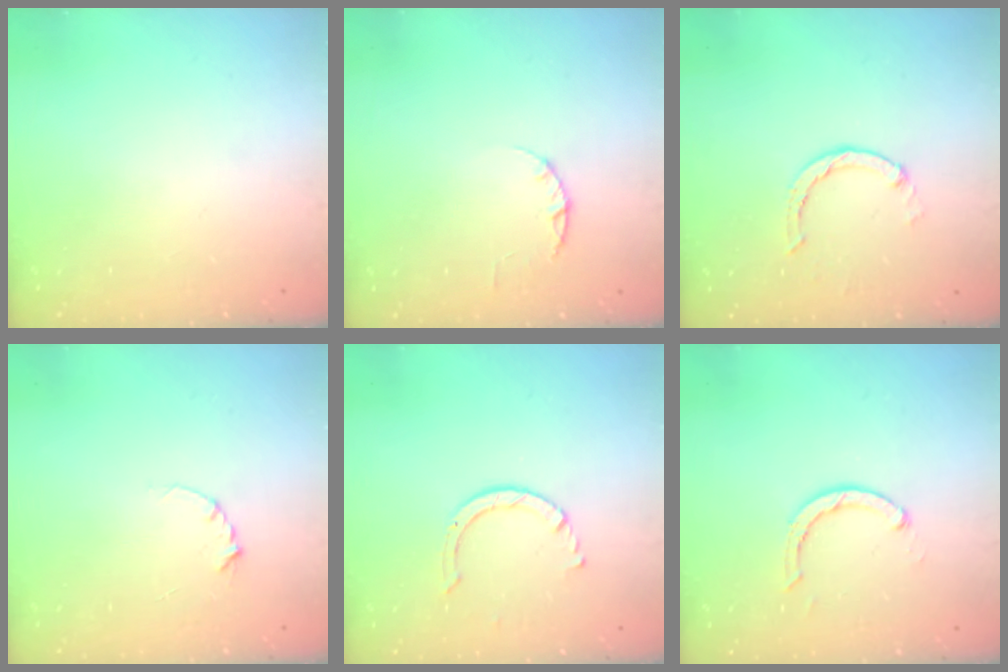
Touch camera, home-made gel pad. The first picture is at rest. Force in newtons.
{"total": 2.4, "press": 2.3, "slide": 0.4}
{"total": 1.8, "press": 1.8, "slide": 0.2}
{"total": 2.9, "press": 2.9, "slide": 0.3}
{"total": 4.4, "press": 4.3, "slide": 0.4}
{"total": 2.9, "press": 2.9, "slide": 0.4}